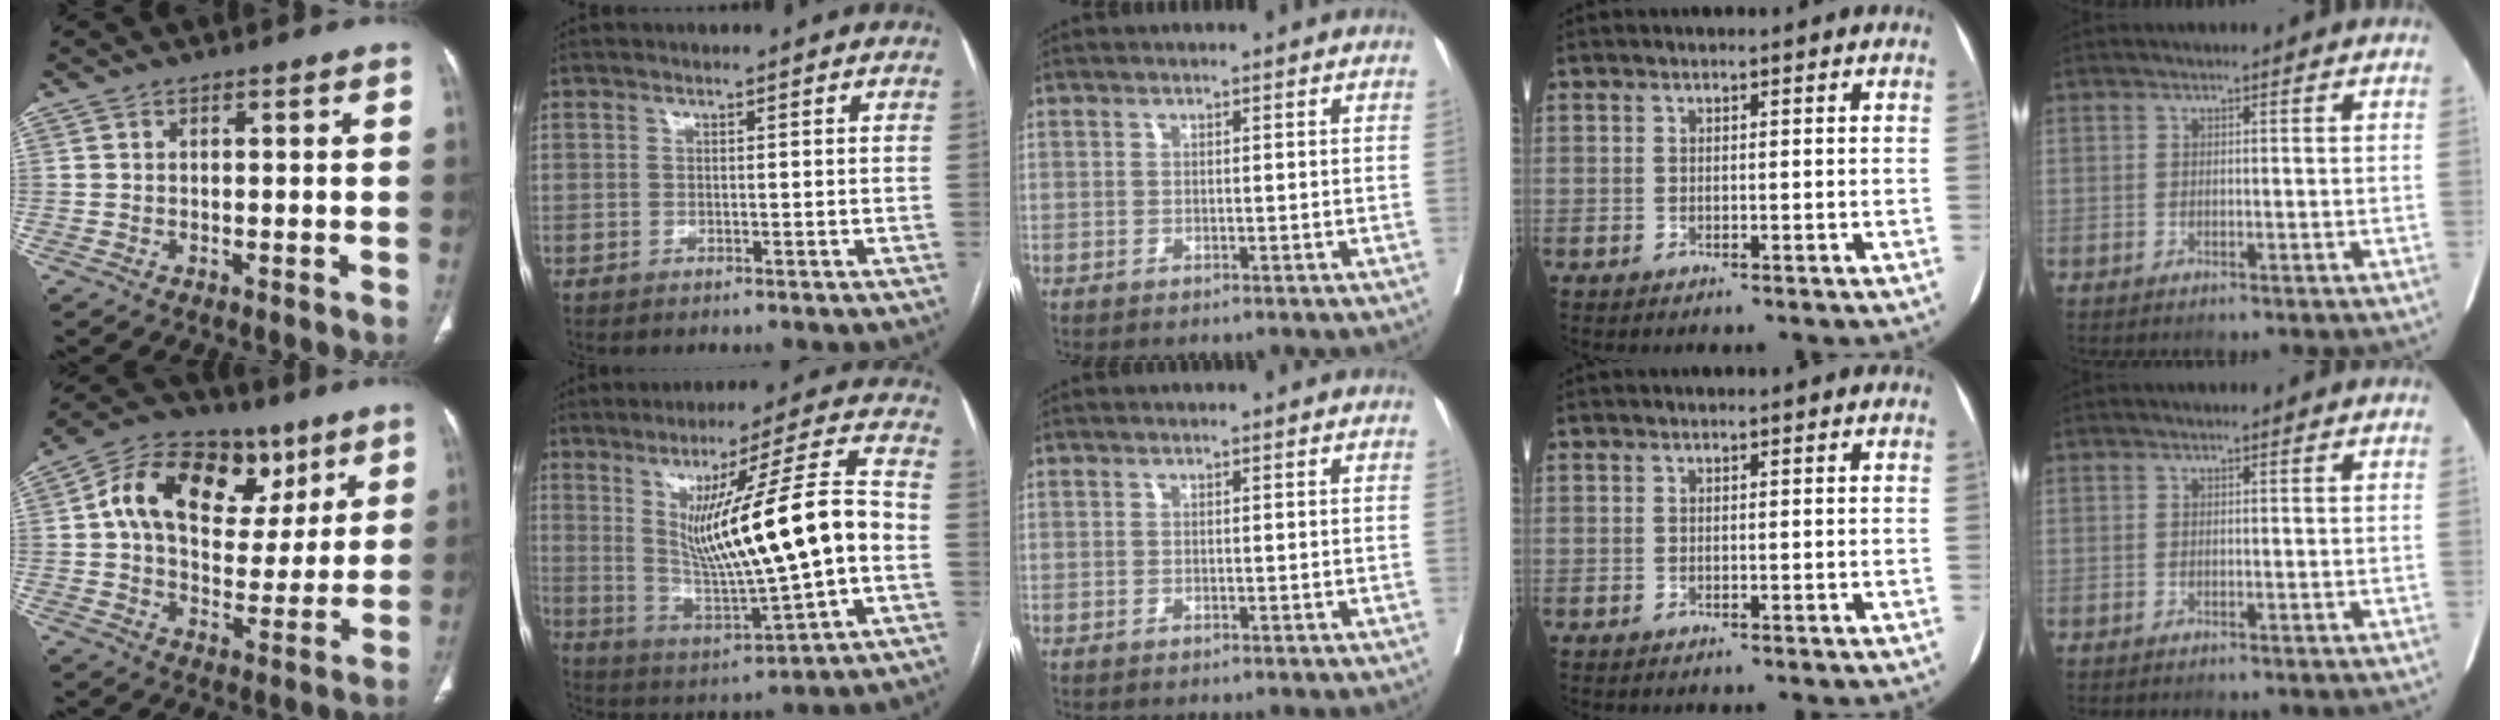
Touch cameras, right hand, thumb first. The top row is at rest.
{"thumb": {"total": 20.9, "force": [7.8, 14.0, 13.5], "torque": [-0.178, 0.014, 0.121]}, "index": {"total": 18.8, "force": [0.6, 1.0, 18.7], "torque": [-0.311, -0.001, 0.014]}}